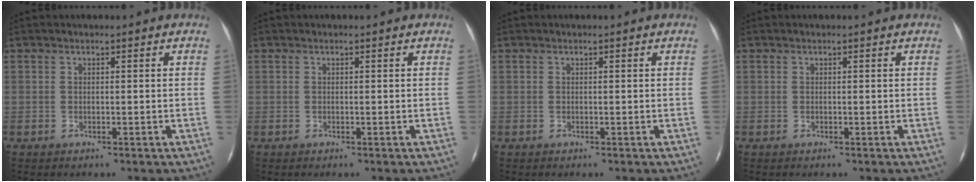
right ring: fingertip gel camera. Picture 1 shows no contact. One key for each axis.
{"total": 0.0}
{"total": 0.0}
{"total": 0.0}